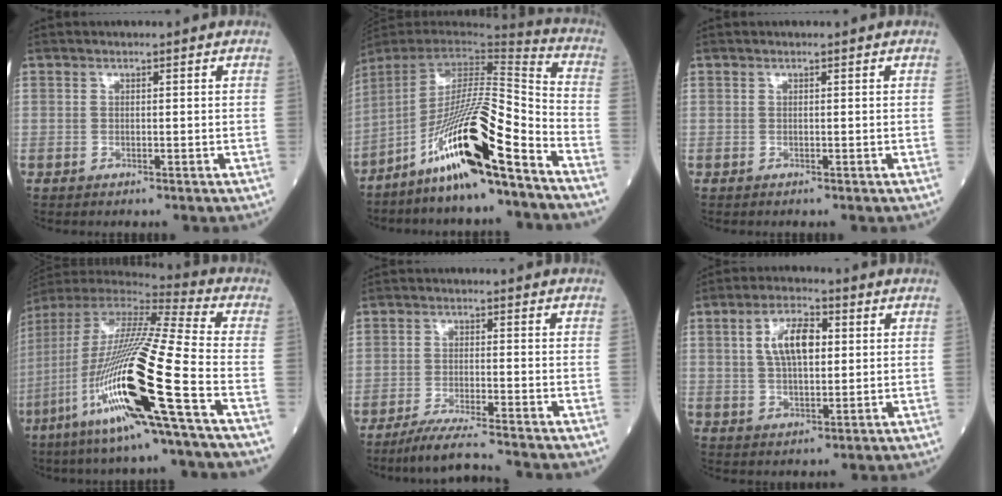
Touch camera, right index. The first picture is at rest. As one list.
[{"total": 18.7, "force": [-11.8, 0.9, 14.5], "torque": [-0.265, -0.016, -0.218]}, {"total": 0.0}, {"total": 20.4, "force": [-6.5, 0.2, 19.4], "torque": [-0.414, -0.028, -0.134]}, {"total": 7.6, "force": [-6.7, -1.3, 3.3], "torque": [-0.048, -0.026, -0.115]}, {"total": 7.9, "force": [1.9, 3.3, 7.0], "torque": [-0.132, 0.015, 0.035]}]